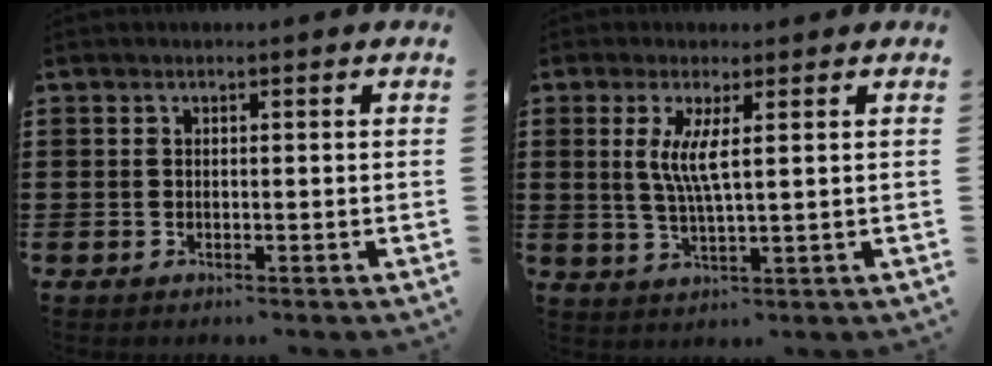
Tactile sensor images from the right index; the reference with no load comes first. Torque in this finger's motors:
{"motor_torque": [0.46, -0.33, 0.42, 0.12]}